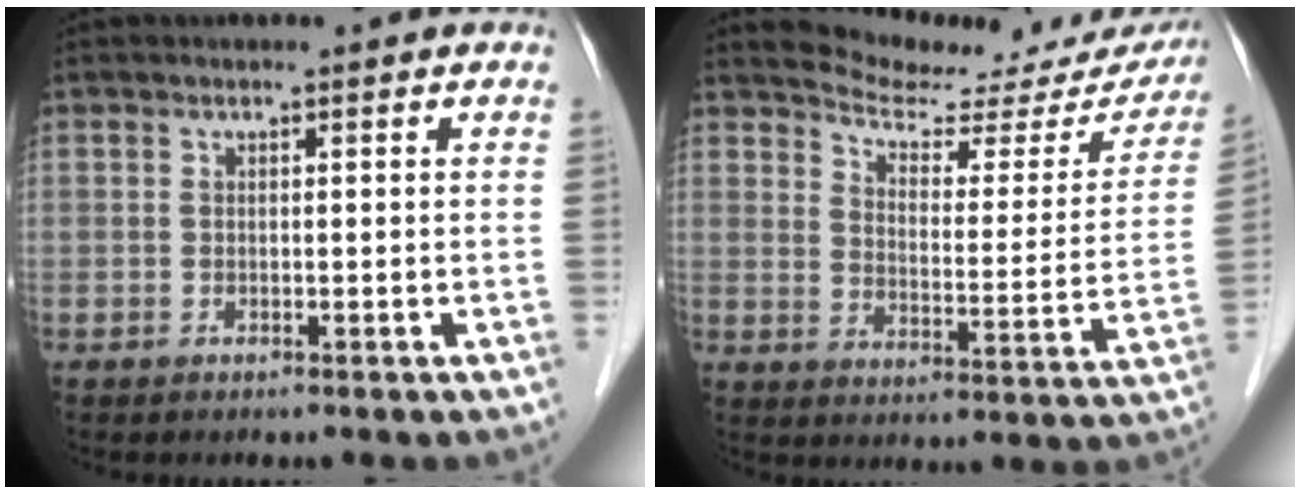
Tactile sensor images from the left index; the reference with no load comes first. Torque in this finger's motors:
{"motor_torque": [-0.51, -1.63, 0.05, -0.01]}